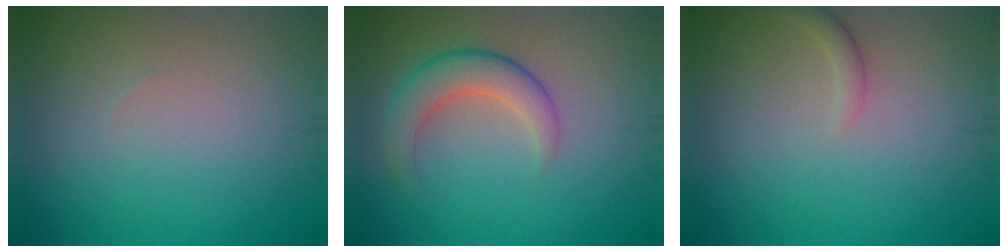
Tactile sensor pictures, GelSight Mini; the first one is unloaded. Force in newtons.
{"total": 4.1, "press": 4.1, "slide": 0.4}
{"total": 1.1, "press": 1.1, "slide": 0.2}